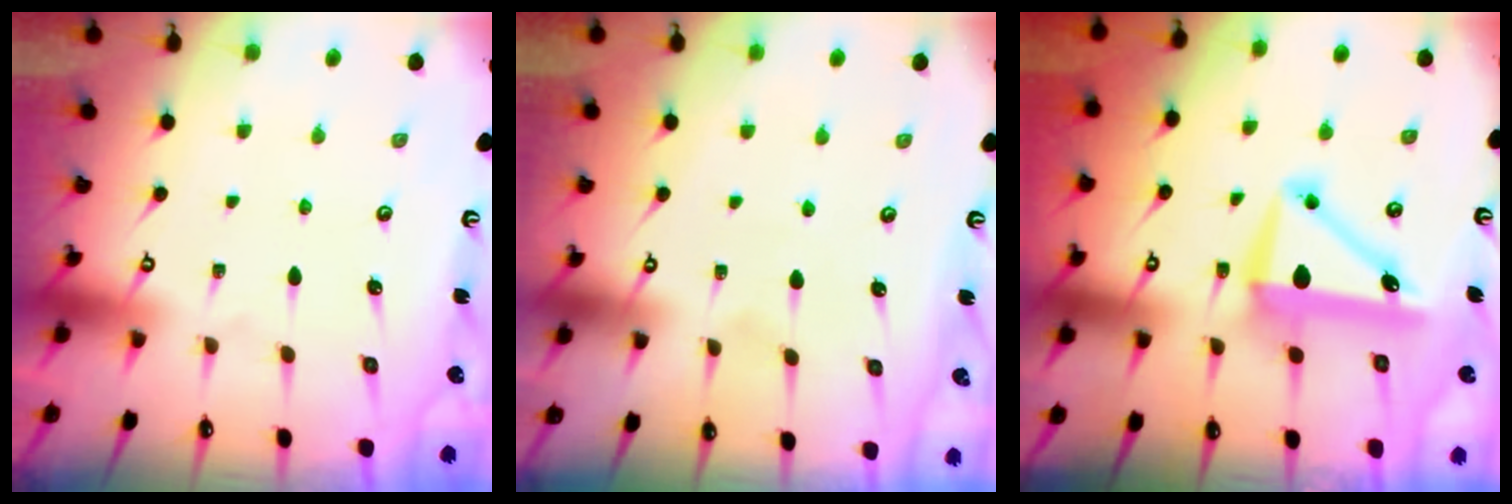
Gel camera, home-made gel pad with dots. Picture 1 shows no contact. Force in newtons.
{"total": 3.1, "press": 3.1, "slide": 0.2}
{"total": 9.2, "press": 9.0, "slide": 1.8}